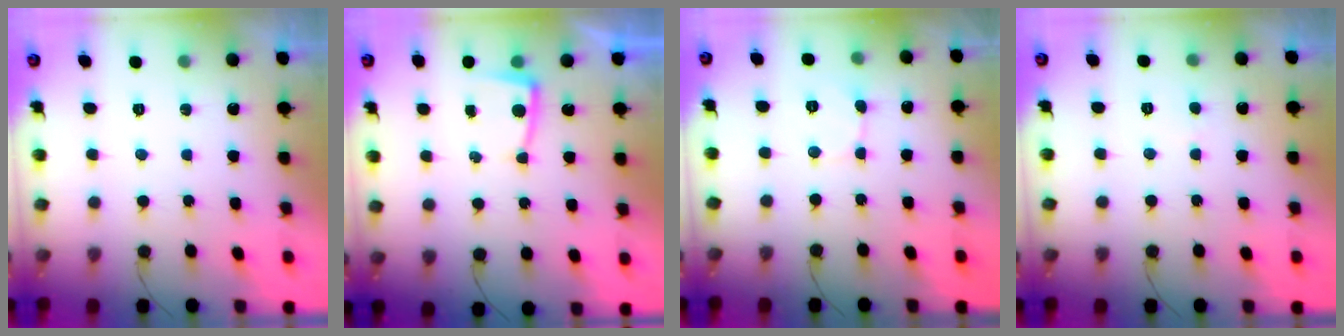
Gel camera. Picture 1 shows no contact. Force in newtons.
{"total": 3.7, "press": 3.7, "slide": 0.4}
{"total": 2.4, "press": 2.4, "slide": 0.3}
{"total": 1.6, "press": 1.5, "slide": 0.2}